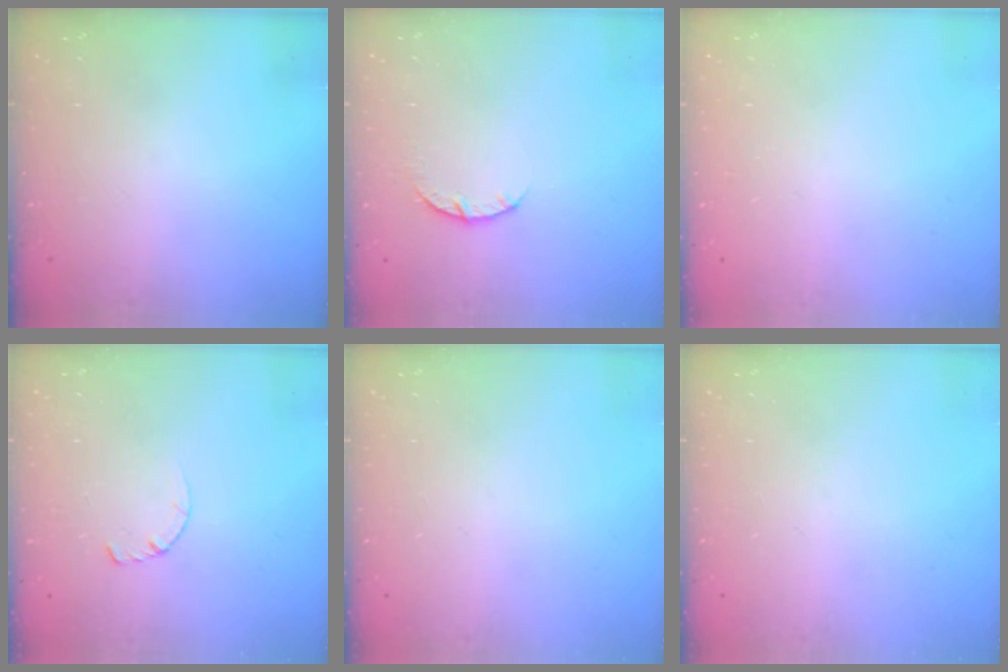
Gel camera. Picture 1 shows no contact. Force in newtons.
{"total": 4.3, "press": 4.2, "slide": 0.6}
{"total": 2.4, "press": 2.4, "slide": 0.2}
{"total": 2.8, "press": 2.8, "slide": 0.4}
{"total": 0.0}
{"total": 0.0}